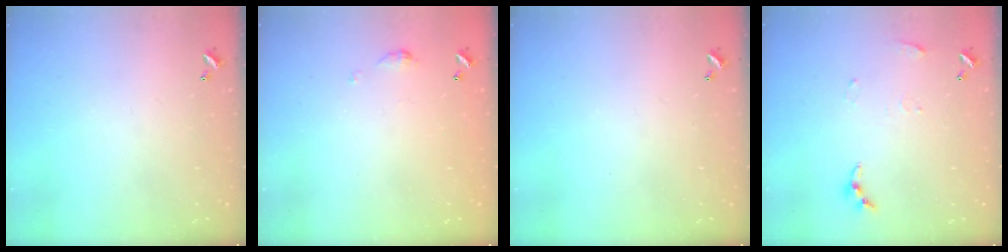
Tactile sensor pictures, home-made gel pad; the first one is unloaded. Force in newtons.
{"total": 3.7, "press": 3.6, "slide": 0.5}
{"total": 0.0}
{"total": 5.4, "press": 5.4, "slide": 0.6}